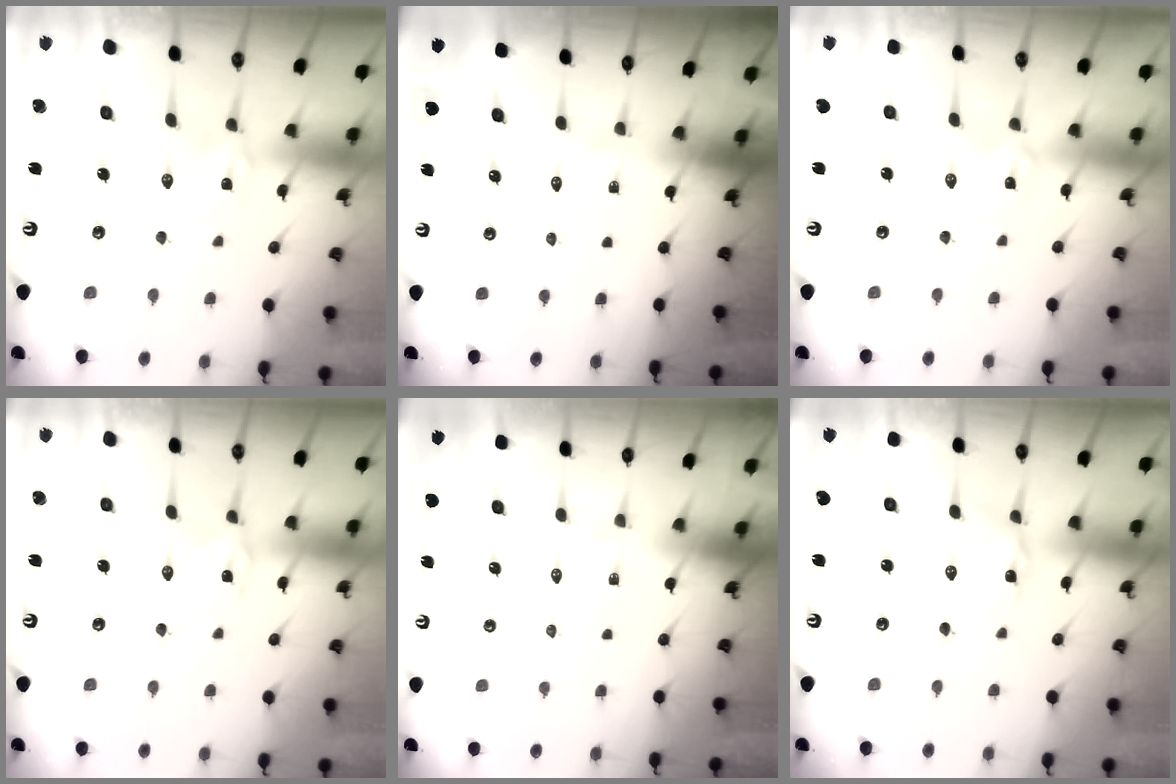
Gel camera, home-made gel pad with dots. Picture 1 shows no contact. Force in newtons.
{"total": 0.0}
{"total": 0.0}
{"total": 1.1, "press": 1.1, "slide": 0.2}
{"total": 0.0}
{"total": 1.1, "press": 1.1, "slide": 0.1}